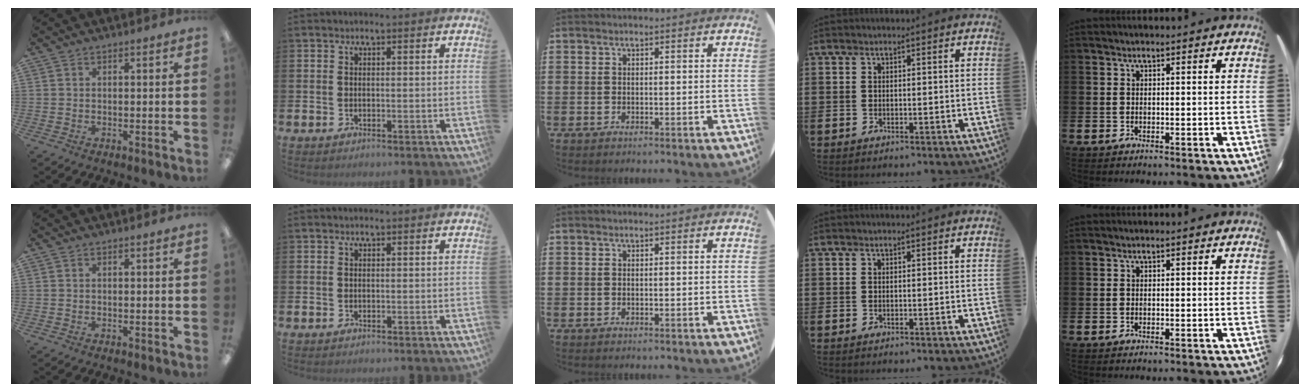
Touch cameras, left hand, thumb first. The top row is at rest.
{}